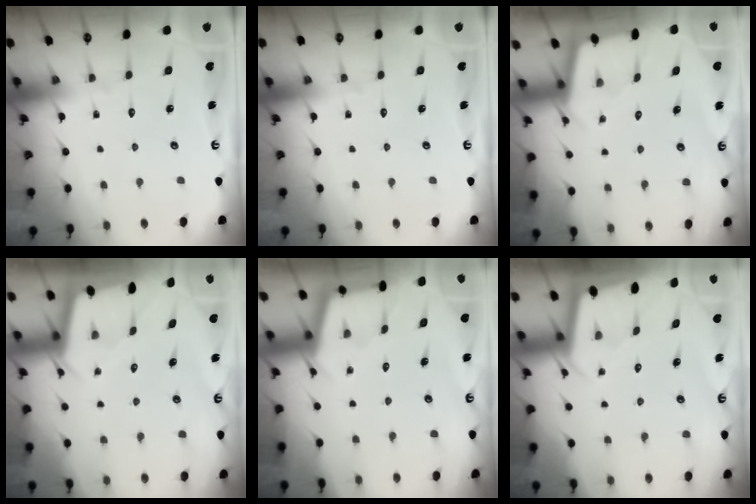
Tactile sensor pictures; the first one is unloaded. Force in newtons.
{"total": 0.0}
{"total": 2.0, "press": 2.0, "slide": 0.2}
{"total": 2.0, "press": 2.0, "slide": 0.2}
{"total": 2.5, "press": 2.5, "slide": 0.1}
{"total": 2.0, "press": 2.0, "slide": 0.0}